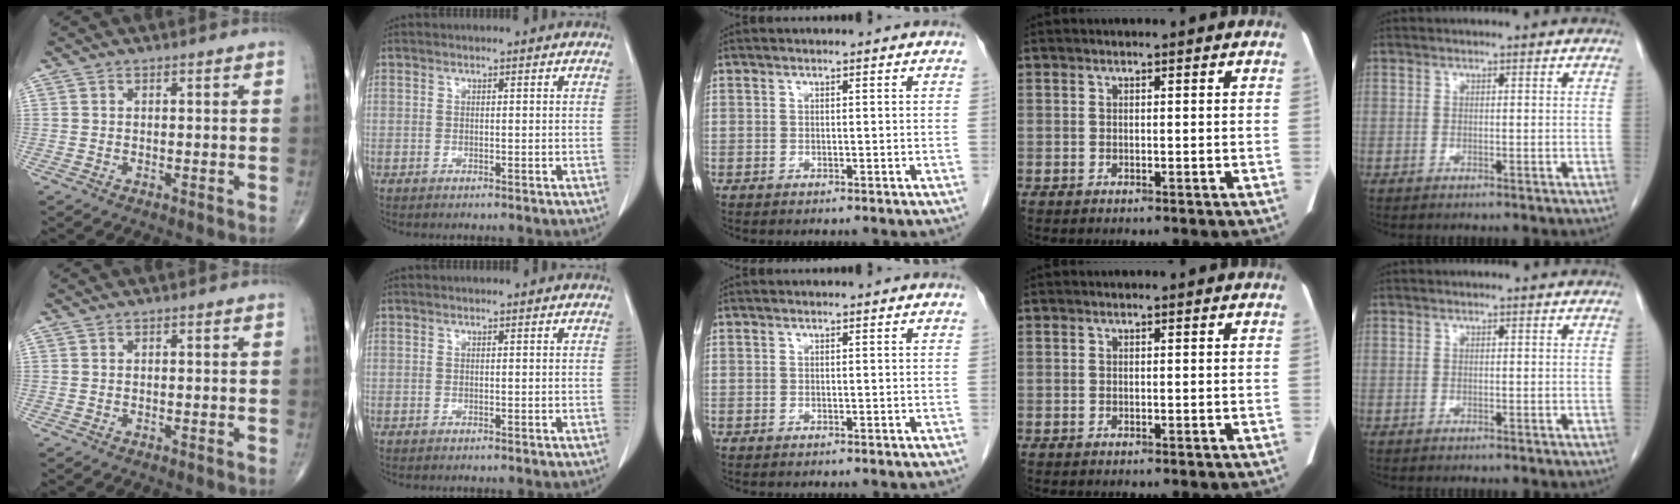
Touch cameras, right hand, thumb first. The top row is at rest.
{}